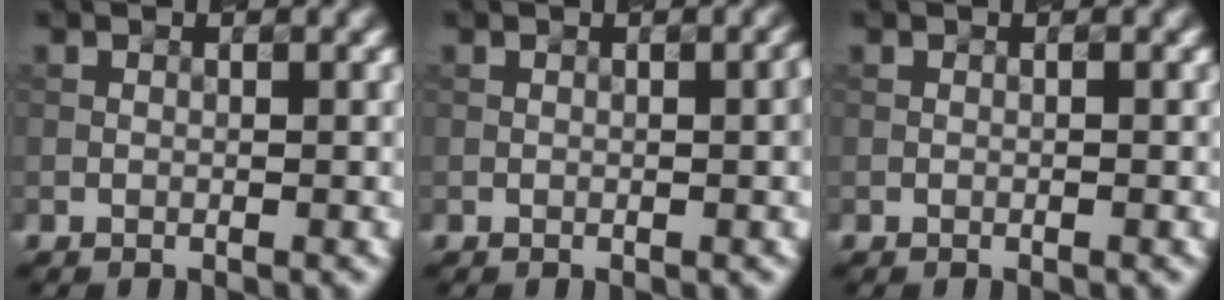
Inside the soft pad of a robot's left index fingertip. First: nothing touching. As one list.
[{"total": 1.3, "force": [-0.1, 0.3, 1.3], "torque": [-0.015, 0.001, -0.003]}, {"total": 0.0}]